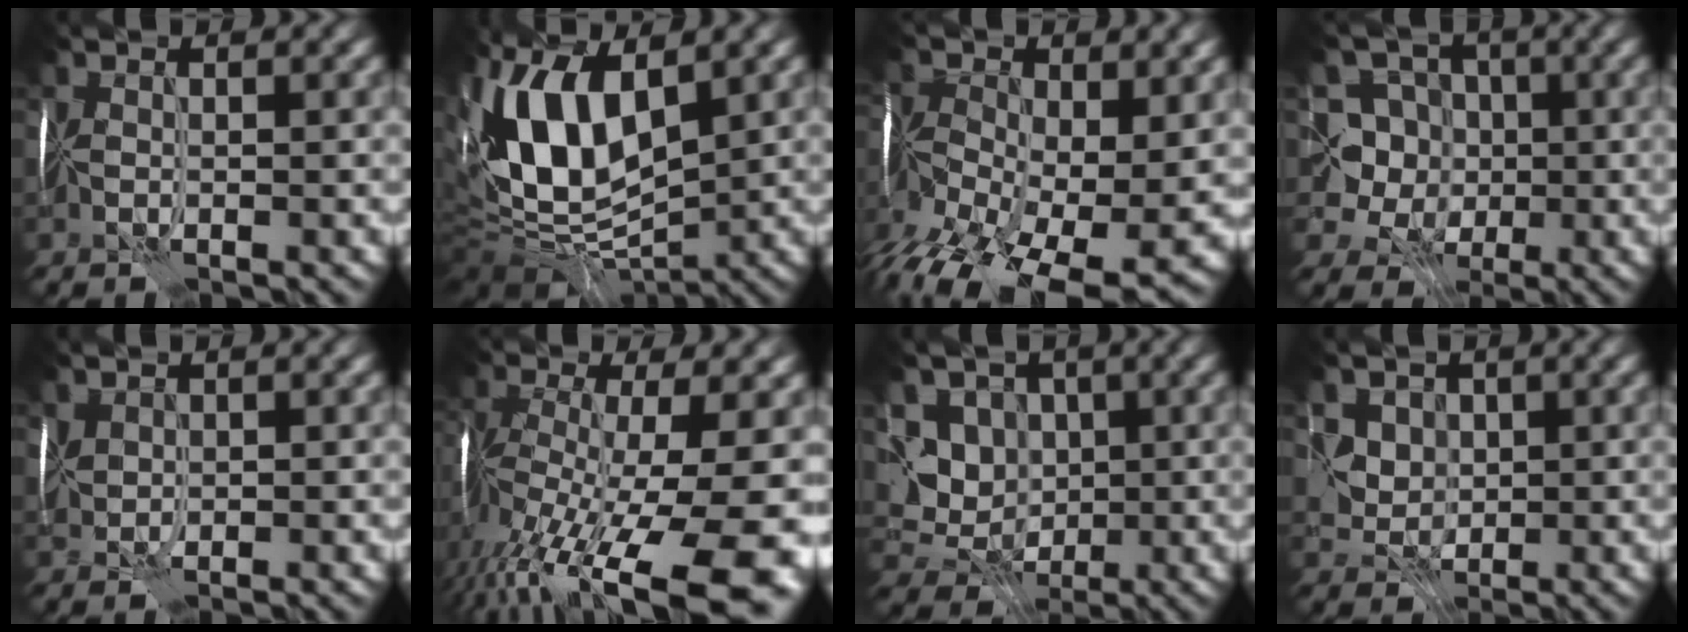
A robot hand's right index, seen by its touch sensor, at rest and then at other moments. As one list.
[{"total": 11.3, "force": [2.3, 6.1, 9.2], "torque": [-0.194, 0.012, 0.036]}, {"total": 16.9, "force": [-7.7, 9.2, 11.8], "torque": [-0.218, -0.024, -0.101]}, {"total": 7.6, "force": [0.7, 7.4, 1.7], "torque": [-0.038, 0.038, -0.021]}, {"total": 0.9, "force": [0.4, 0.7, 0.3], "torque": [-0.016, 0.006, 0.011]}, {"total": 15.6, "force": [-6.3, 5.4, 13.1], "torque": [-0.238, -0.024, -0.088]}, {"total": 4.8, "force": [0.8, 4.6, 1.4], "torque": [-0.031, -0.001, 0.007]}, {"total": 3.3, "force": [1.7, 2.8, 0.5], "torque": [-0.028, 0.010, 0.043]}]